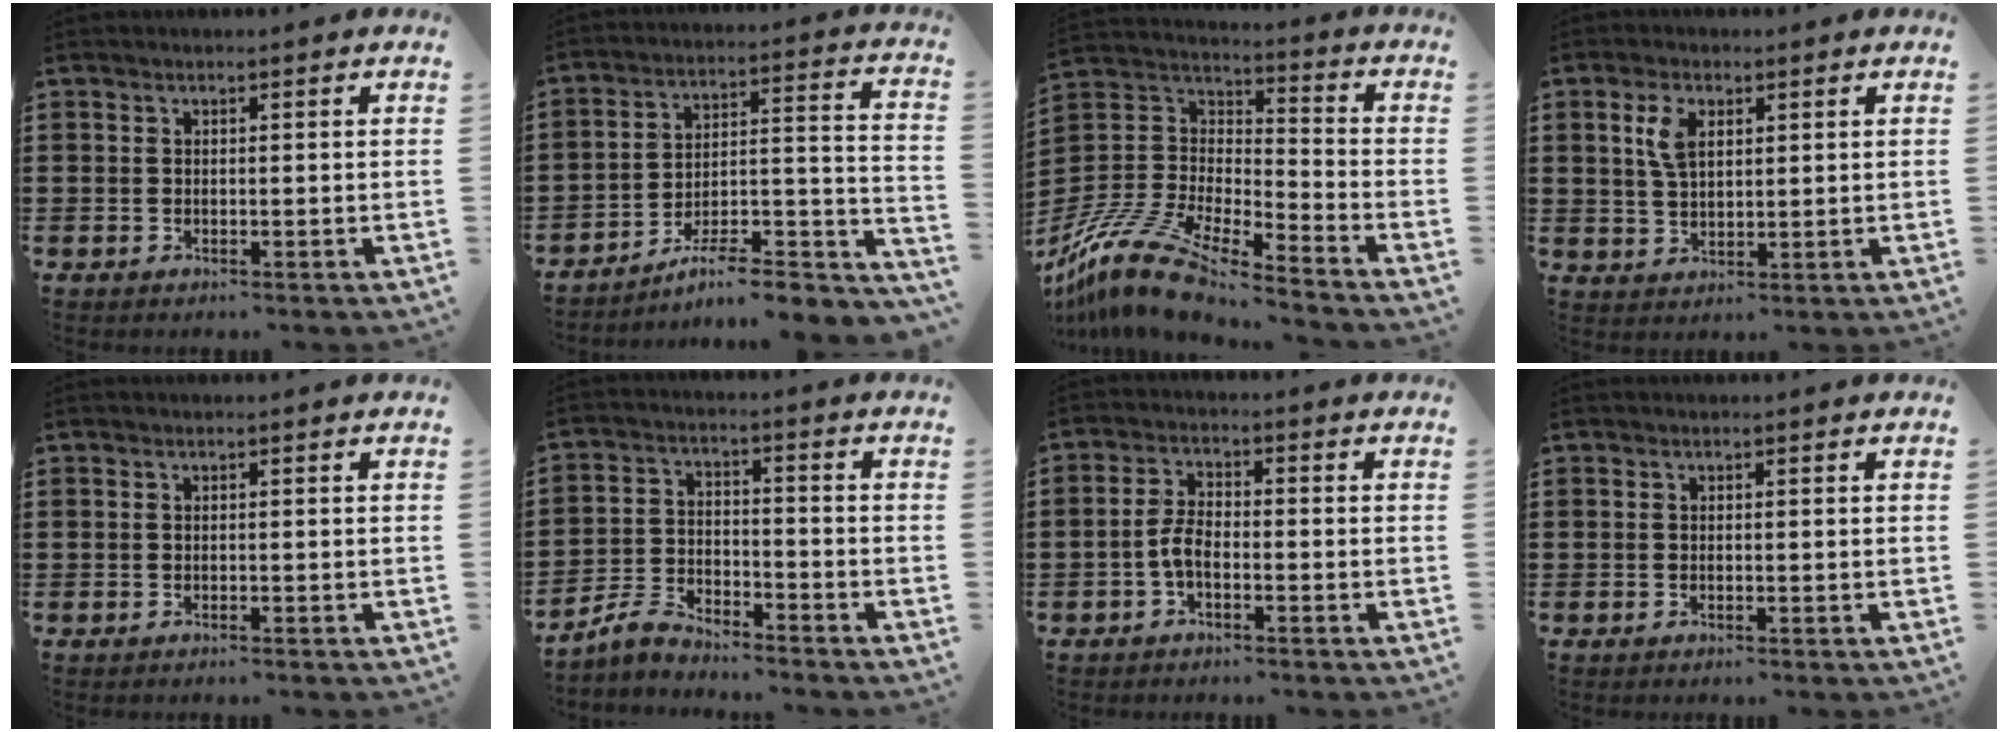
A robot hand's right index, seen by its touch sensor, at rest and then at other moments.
{"total": 7.5, "force": [-6.1, 1.4, 4.2], "torque": [-0.061, 0.000, -0.116]}
{"total": 12.8, "force": [-11.3, 2.3, 5.5], "torque": [-0.138, 0.016, -0.231]}
{"total": 4.7, "force": [1.8, 2.5, 3.6], "torque": [-0.081, 0.011, 0.031]}
{"total": 0.0}
{"total": 4.5, "force": [-4.2, 1.2, 1.2], "torque": [-0.046, 0.002, -0.092]}
{"total": 3.8, "force": [-1.6, 1.6, 3.0], "torque": [-0.082, -0.003, -0.038]}
{"total": 0.0}